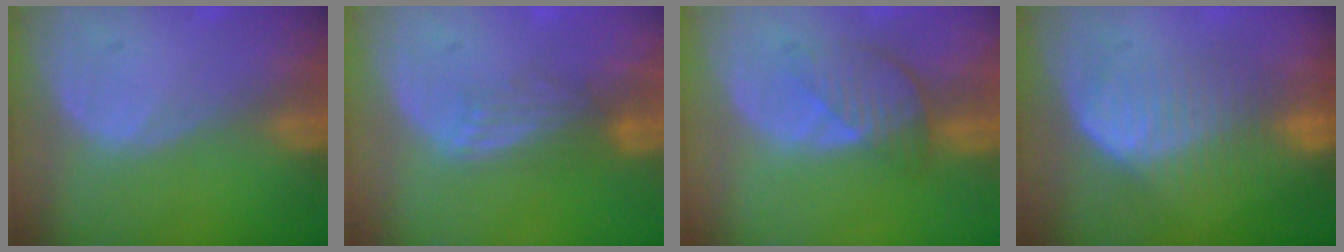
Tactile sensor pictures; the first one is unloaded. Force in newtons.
{"total": 2.8, "press": 2.7, "slide": 0.6}
{"total": 4.7, "press": 4.2, "slide": 2.1}
{"total": 6.9, "press": 6.8, "slide": 1.4}